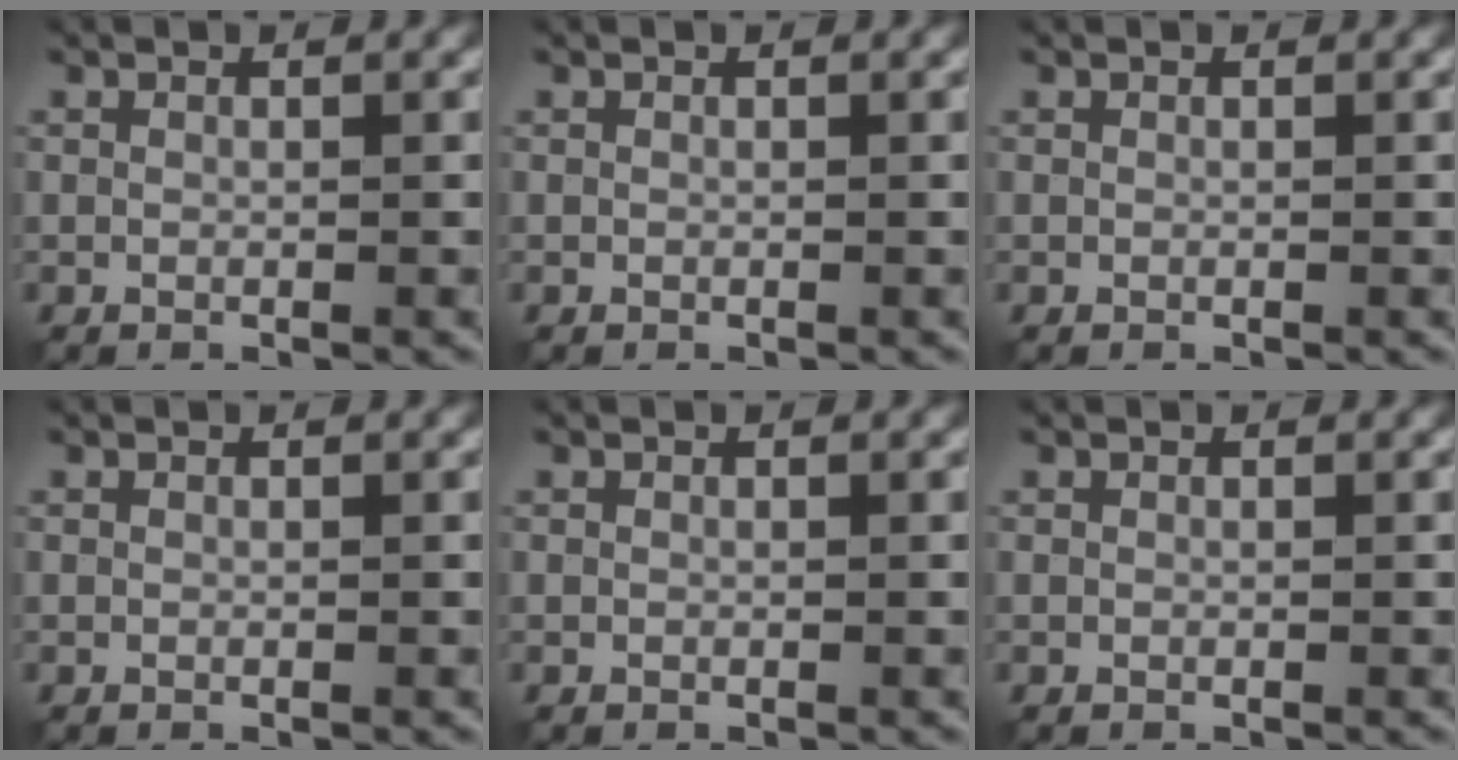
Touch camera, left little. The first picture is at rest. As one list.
[{"total": 0.0}, {"total": 0.0}, {"total": 0.0}, {"total": 0.0}, {"total": 0.0}]